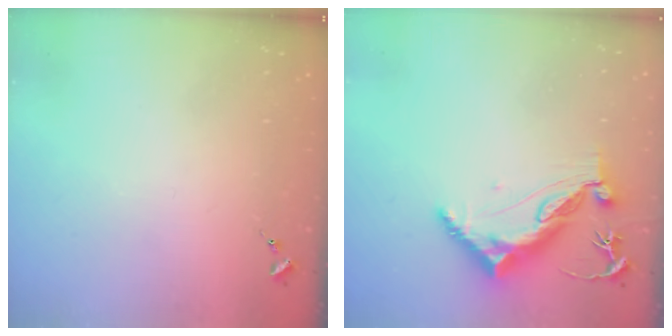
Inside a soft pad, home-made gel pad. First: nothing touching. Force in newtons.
{"total": 10.7, "press": 10.6, "slide": 1.2}